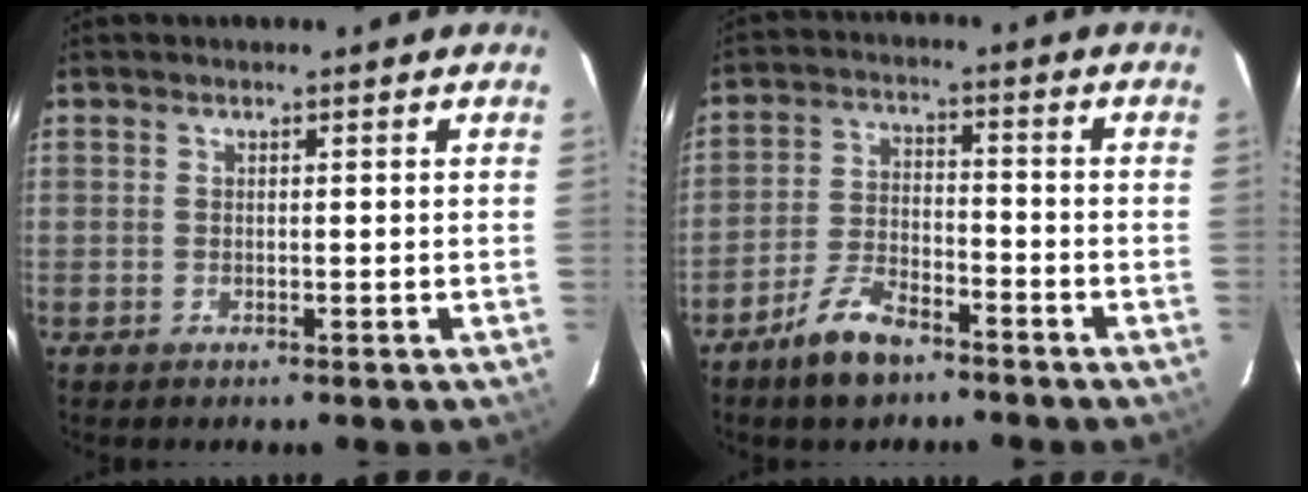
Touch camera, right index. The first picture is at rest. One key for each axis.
{"total": 8.5, "fx": -6.3, "fy": 3.3, "fz": 4.6, "tx": -0.104, "ty": 0.004, "tz": -0.116}